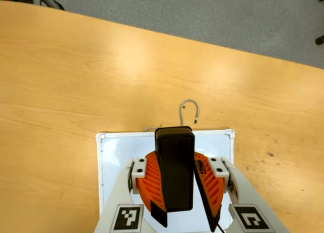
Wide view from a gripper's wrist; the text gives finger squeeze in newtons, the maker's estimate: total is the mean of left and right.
{"total": 9.6, "left": 9.9, "right": 9.2}